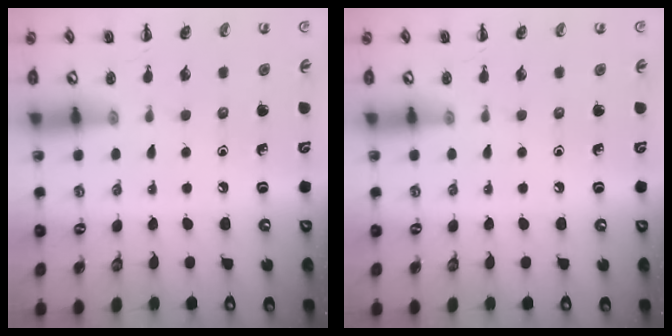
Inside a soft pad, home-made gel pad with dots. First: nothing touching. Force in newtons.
{"total": 0.0}